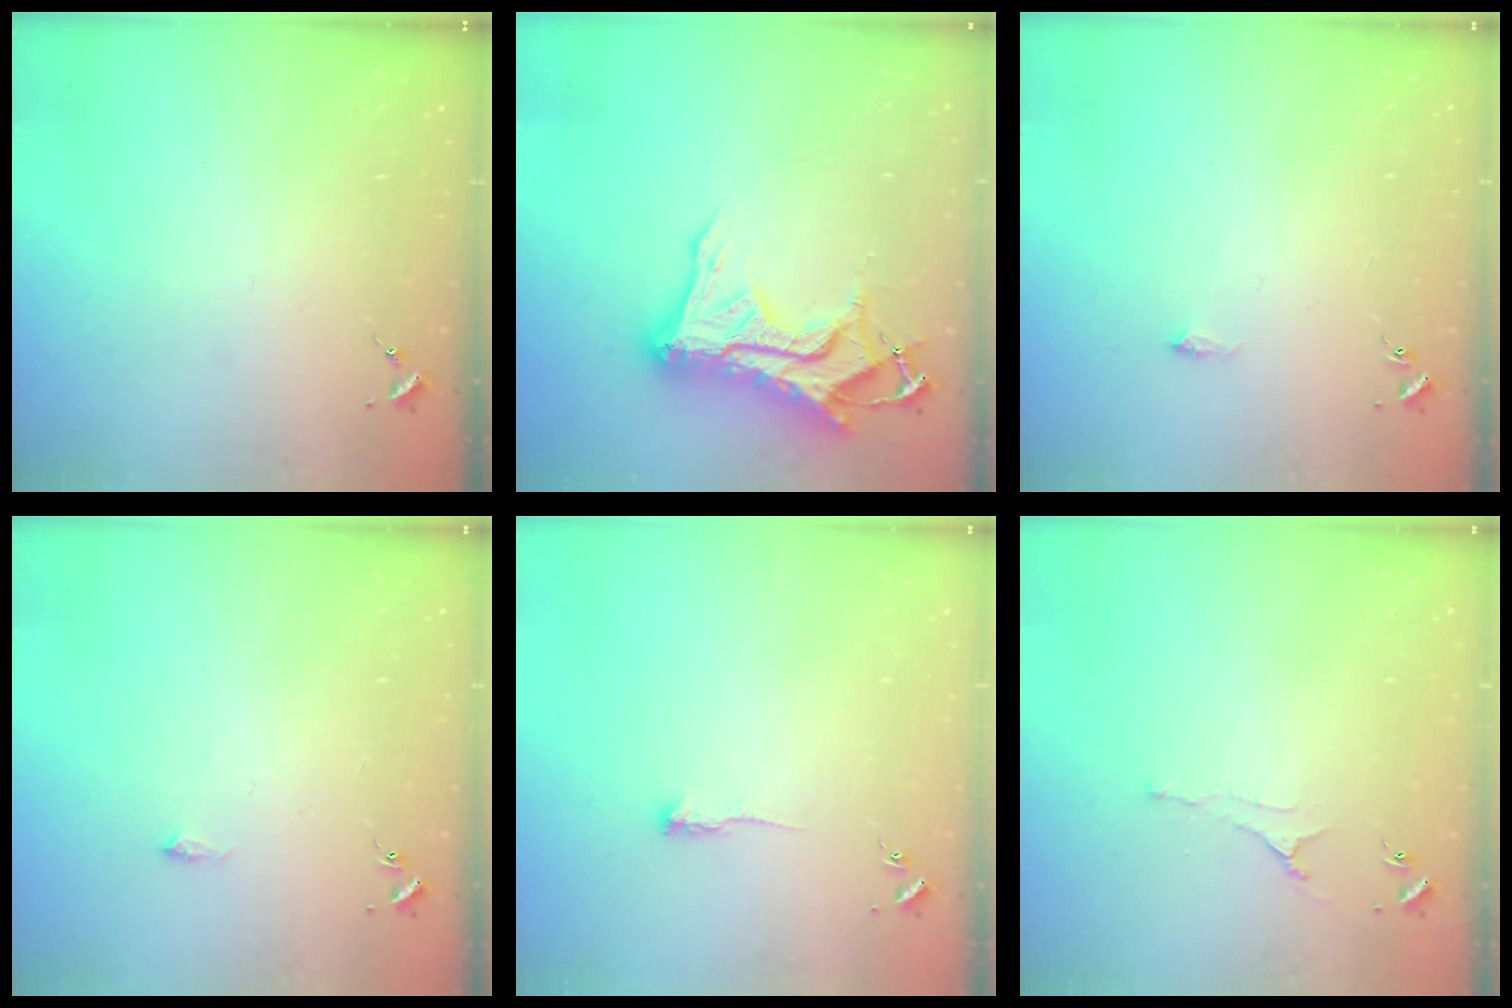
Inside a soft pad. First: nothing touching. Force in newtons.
{"total": 20.5, "press": 20.4, "slide": 2.1}
{"total": 4.6, "press": 4.6, "slide": 0.7}
{"total": 4.6, "press": 4.6, "slide": 0.7}
{"total": 3.7, "press": 3.7, "slide": 0.5}
{"total": 3.0, "press": 2.9, "slide": 0.6}